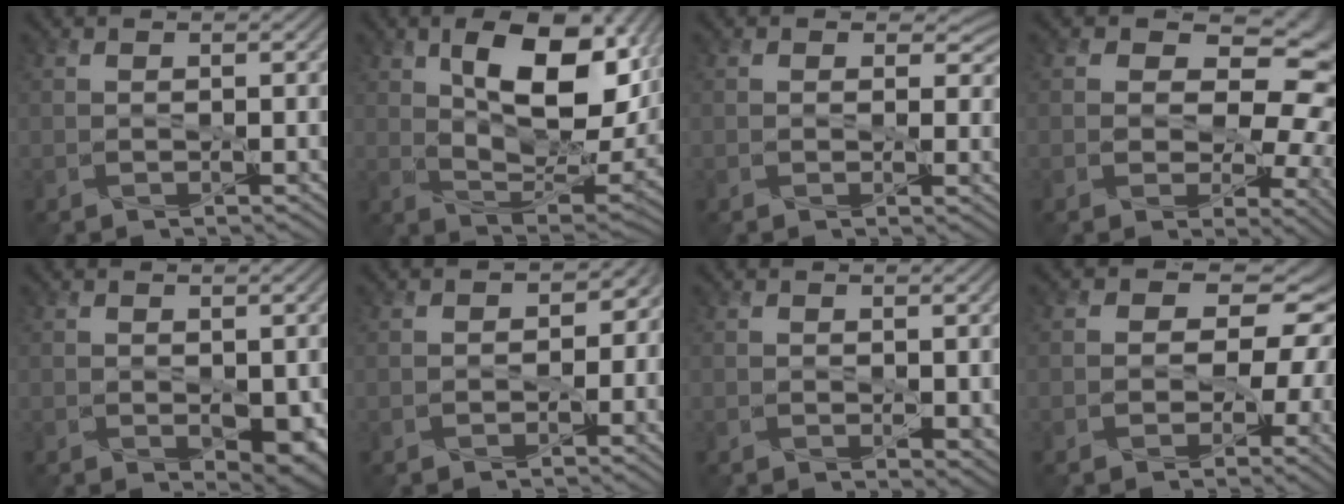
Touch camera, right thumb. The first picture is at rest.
{"total": 14.4, "force": [5.1, 7.2, 11.3], "torque": [-0.185, -0.011, 0.094]}
{"total": 2.5, "force": [1.0, 2.1, 1.1], "torque": [-0.020, -0.009, 0.005]}
{"total": 12.7, "force": [1.7, 8.6, 9.2], "torque": [-0.112, -0.006, 0.030]}
{"total": 2.6, "force": [-0.3, 1.6, 2.1], "torque": [-0.031, -0.014, 0.004]}
{"total": 2.9, "force": [-0.8, 2.5, 1.1], "torque": [0.001, -0.005, -0.013]}
{"total": 1.0, "force": [0.3, 0.6, 0.8], "torque": [-0.010, -0.007, 0.011]}
{"total": 10.3, "force": [-0.4, 8.3, 6.2], "torque": [-0.072, 0.014, -0.029]}